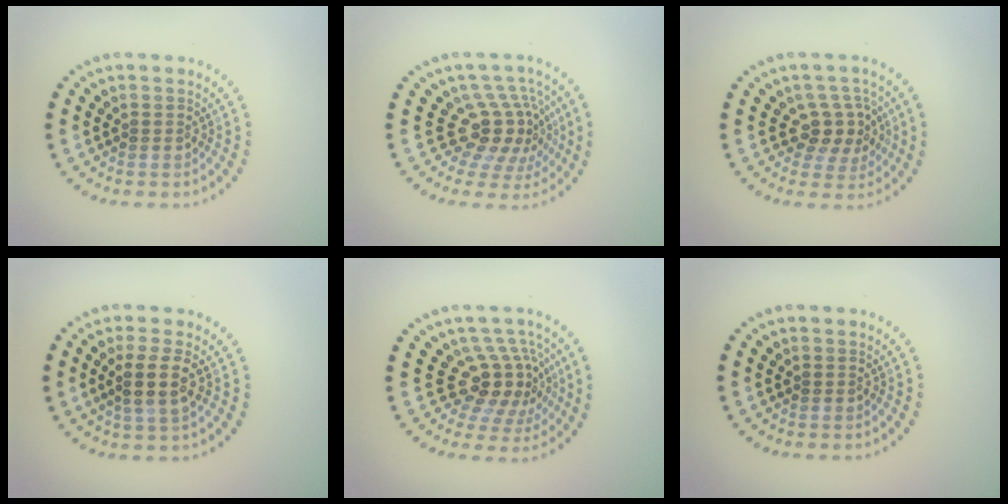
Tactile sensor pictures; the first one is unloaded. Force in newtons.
{"total": 4.6, "press": 3.4, "slide": 3.1}
{"total": 3.2, "press": 2.8, "slide": 1.5}
{"total": 2.9, "press": 2.6, "slide": 1.3}
{"total": 4.7, "press": 3.7, "slide": 2.8}
{"total": 0.0}